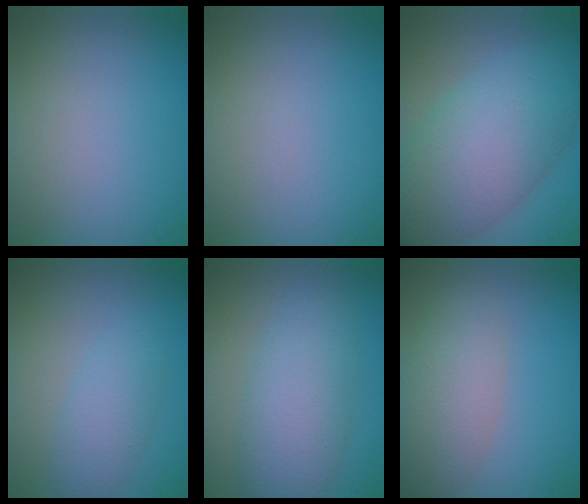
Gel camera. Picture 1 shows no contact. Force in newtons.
{"total": 0.0}
{"total": 9.6, "press": 9.6, "slide": 0.1}
{"total": 2.7, "press": 2.7, "slide": 0.1}
{"total": 5.9, "press": 5.9, "slide": 0.1}
{"total": 5.0, "press": 5.0, "slide": 0.2}